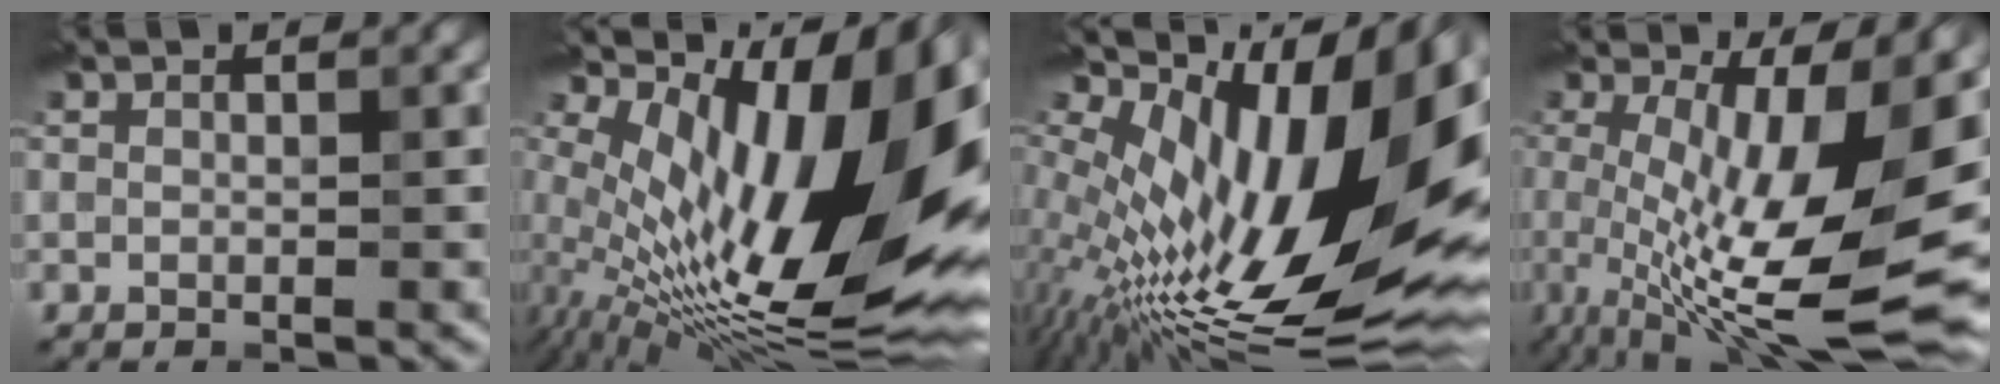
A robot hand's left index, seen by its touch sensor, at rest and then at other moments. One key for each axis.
{"total": 17.5, "fx": 3.3, "fy": 7.6, "fz": 15.4, "tx": -0.252, "ty": 0.009, "tz": 0.053}
{"total": 18.1, "fx": 3.0, "fy": 8.0, "fz": 15.9, "tx": -0.263, "ty": 0.014, "tz": 0.047}
{"total": 13.6, "fx": -1.2, "fy": 3.7, "fz": 13.1, "tx": -0.212, "ty": -0.014, "tz": -0.017}